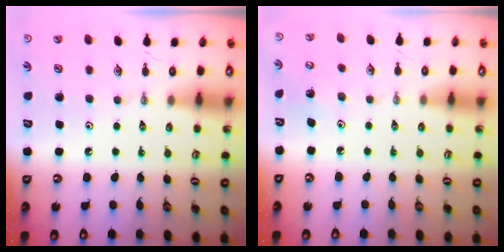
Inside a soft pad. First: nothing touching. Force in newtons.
{"total": 3.0, "press": 2.9, "slide": 0.3}